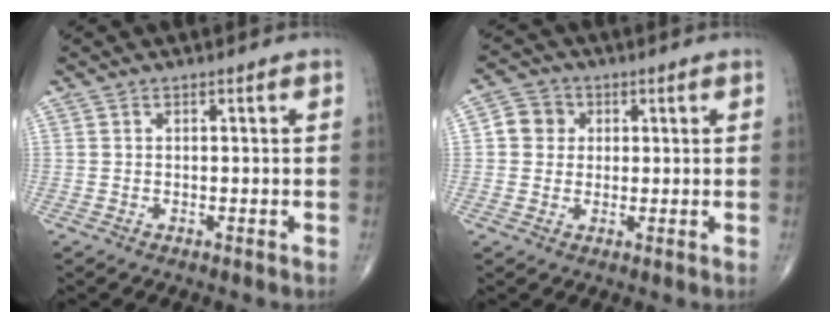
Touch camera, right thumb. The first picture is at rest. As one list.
[{"total": 5.0, "force": [0.9, 4.6, 1.6], "torque": [-0.007, 0.006, 0.006]}]